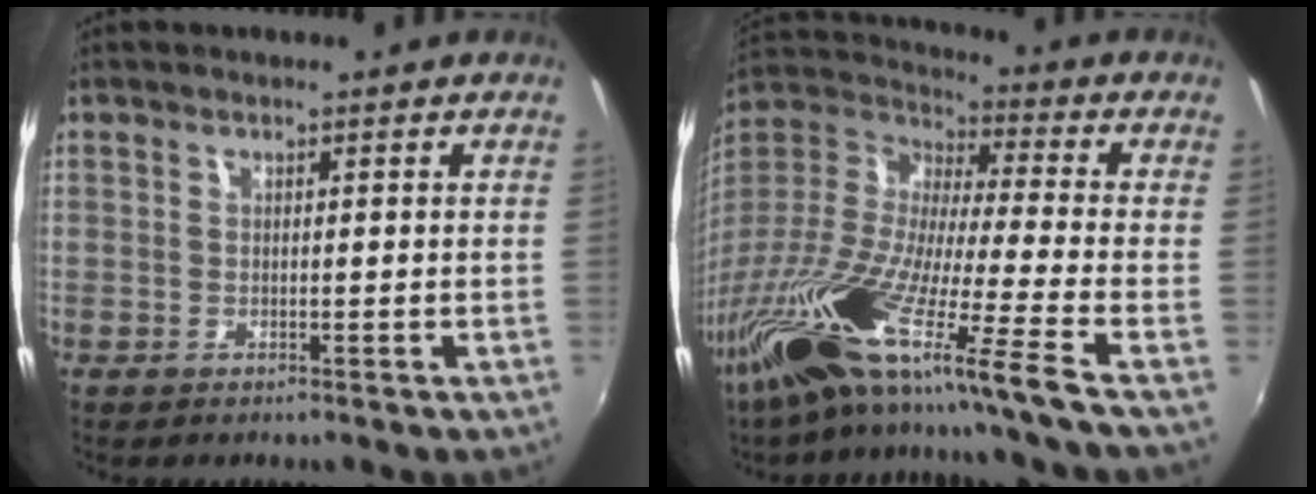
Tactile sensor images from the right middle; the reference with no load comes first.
{"total": 23.7, "force": [-17.2, -1.9, 16.2], "torque": [-0.277, -0.074, -0.319]}